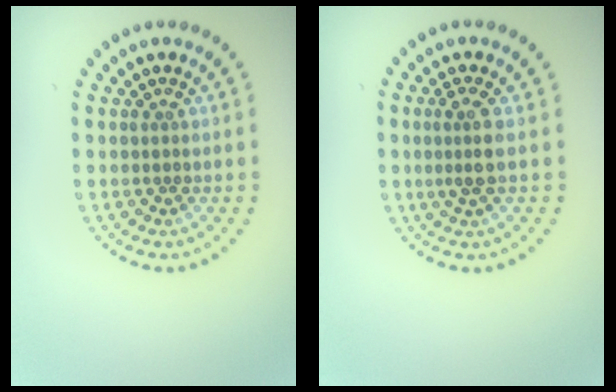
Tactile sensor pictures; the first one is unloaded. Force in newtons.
{"total": 2.1, "press": 1.7, "slide": 1.2}